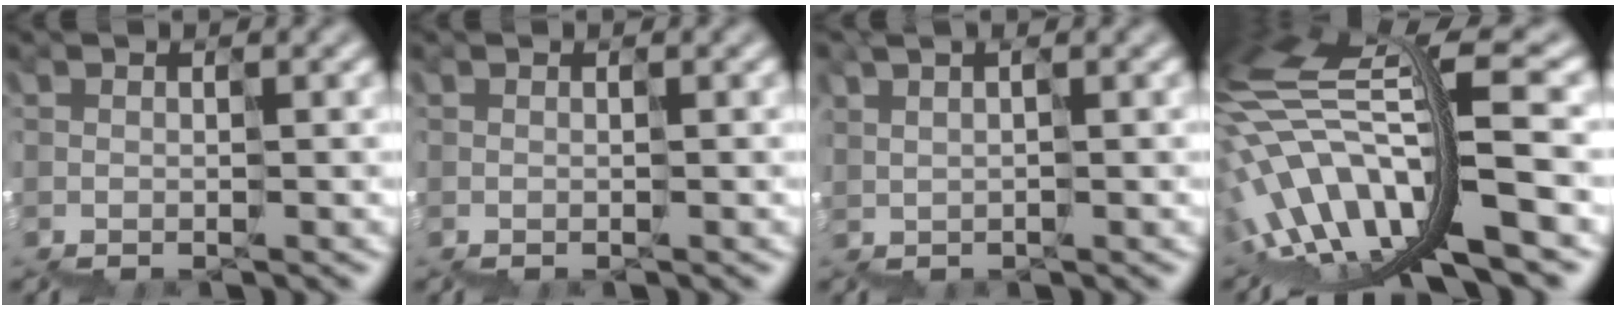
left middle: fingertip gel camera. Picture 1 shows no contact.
{"total": 0.0}
{"total": 1.9, "force": [0.8, 0.8, 1.5], "torque": [0.006, 0.015, 0.015]}
{"total": 11.0, "force": [-1.4, 2.7, 10.6], "torque": [-0.210, 0.043, -0.011]}